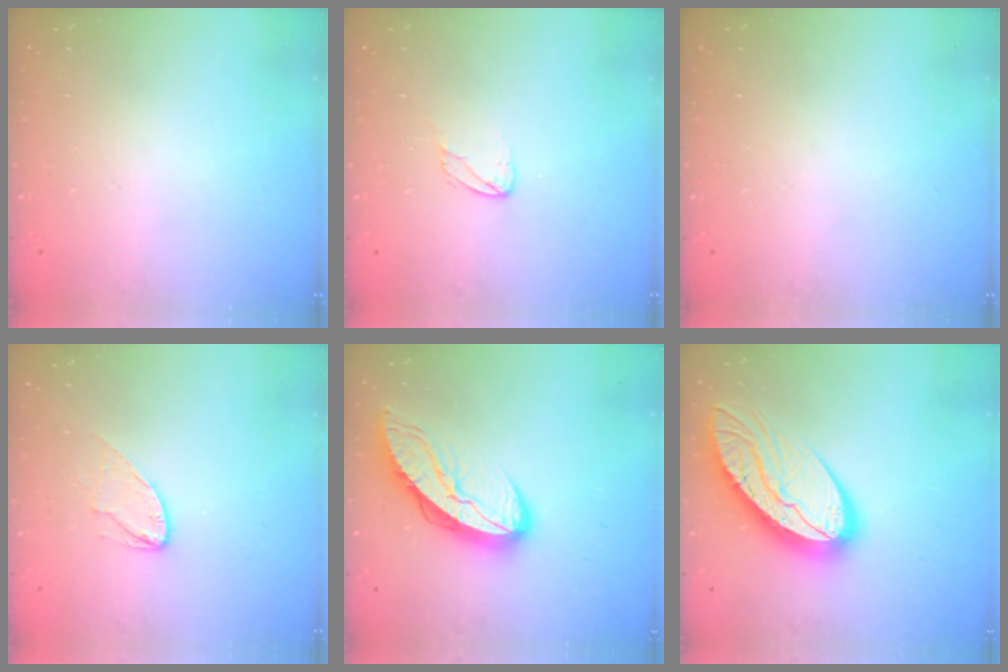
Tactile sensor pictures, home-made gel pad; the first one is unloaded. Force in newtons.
{"total": 2.9, "press": 2.9, "slide": 0.2}
{"total": 0.0}
{"total": 6.9, "press": 6.9, "slide": 0.4}
{"total": 10.7, "press": 10.6, "slide": 1.1}
{"total": 16.2, "press": 16.2, "slide": 1.4}